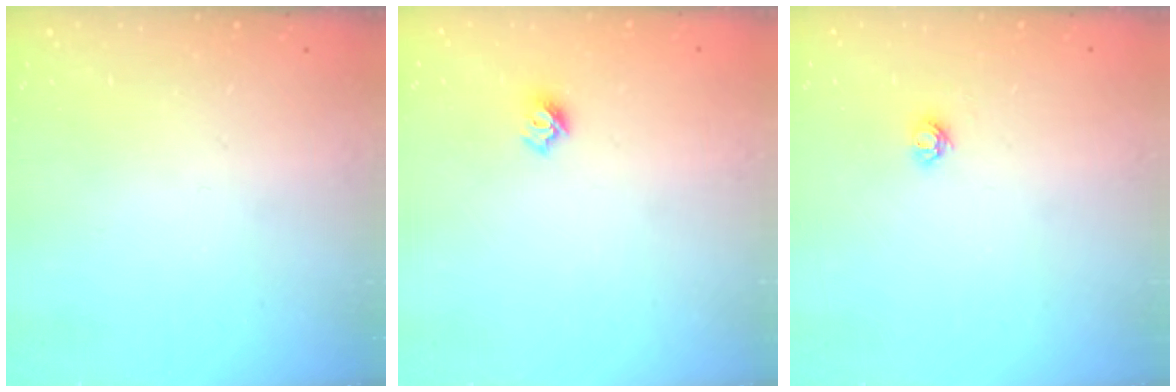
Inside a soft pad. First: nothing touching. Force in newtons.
{"total": 5.7, "press": 5.7, "slide": 0.5}
{"total": 3.8, "press": 3.8, "slide": 0.5}